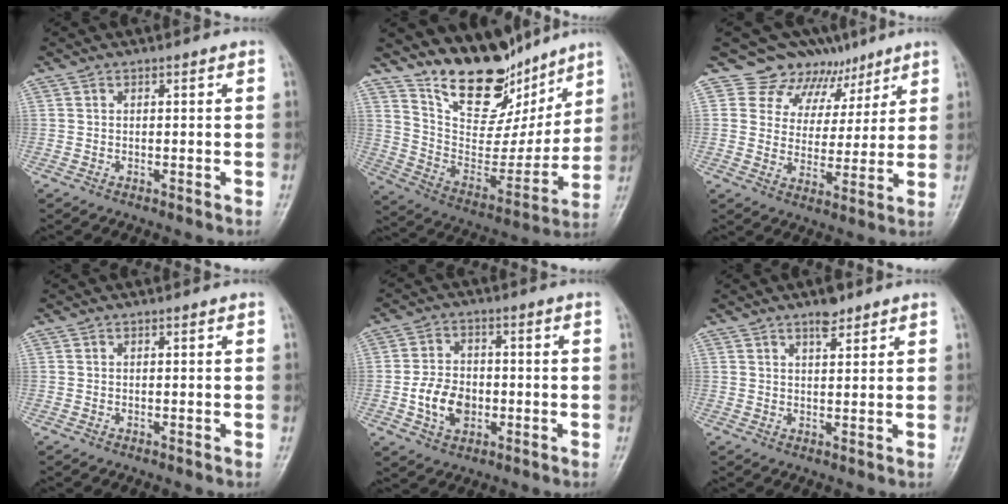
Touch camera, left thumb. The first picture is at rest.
{"total": 18.7, "force": [14.8, 8.4, 7.9], "torque": [-0.066, -0.085, 0.259]}
{"total": 10.6, "force": [7.6, 7.2, 1.4], "torque": [0.019, -0.040, 0.112]}
{"total": 0.0}
{"total": 8.2, "force": [-1.7, 6.1, 5.3], "torque": [-0.079, 0.010, -0.031]}
{"total": 3.4, "force": [2.5, 1.2, 2.0], "torque": [-0.023, -0.015, 0.038]}